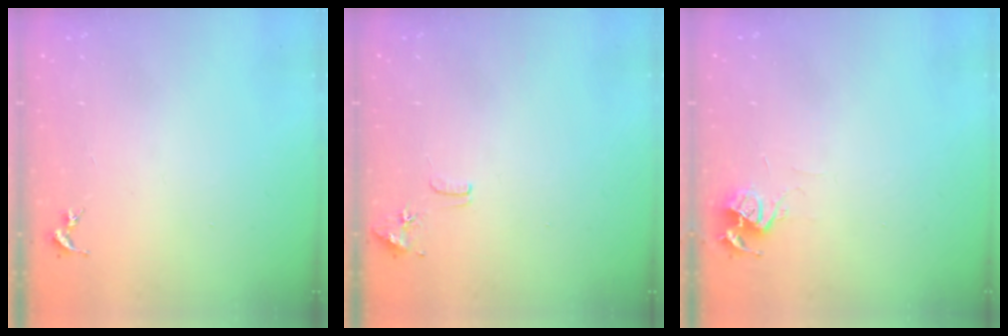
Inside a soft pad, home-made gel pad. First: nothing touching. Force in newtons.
{"total": 8.1, "press": 8.1, "slide": 0.7}
{"total": 6.0, "press": 6.0, "slide": 0.6}